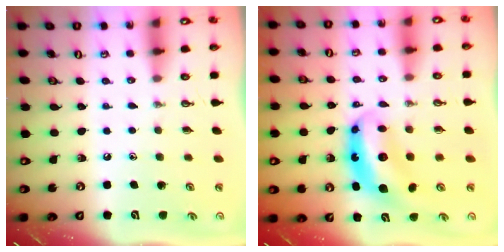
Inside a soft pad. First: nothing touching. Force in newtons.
{"total": 7.4, "press": 7.4, "slide": 0.7}